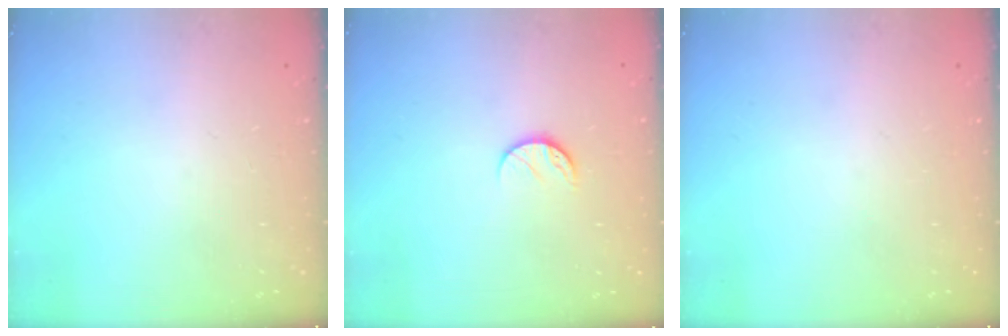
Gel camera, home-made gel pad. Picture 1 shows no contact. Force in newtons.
{"total": 7.1, "press": 7.1, "slide": 0.8}
{"total": 0.0}